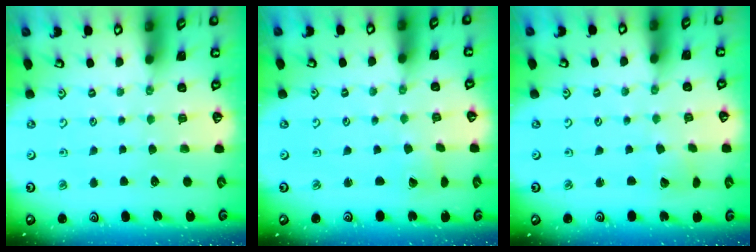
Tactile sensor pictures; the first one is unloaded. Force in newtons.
{"total": 1.9, "press": 1.9, "slide": 0.0}
{"total": 2.0, "press": 2.0, "slide": 0.2}